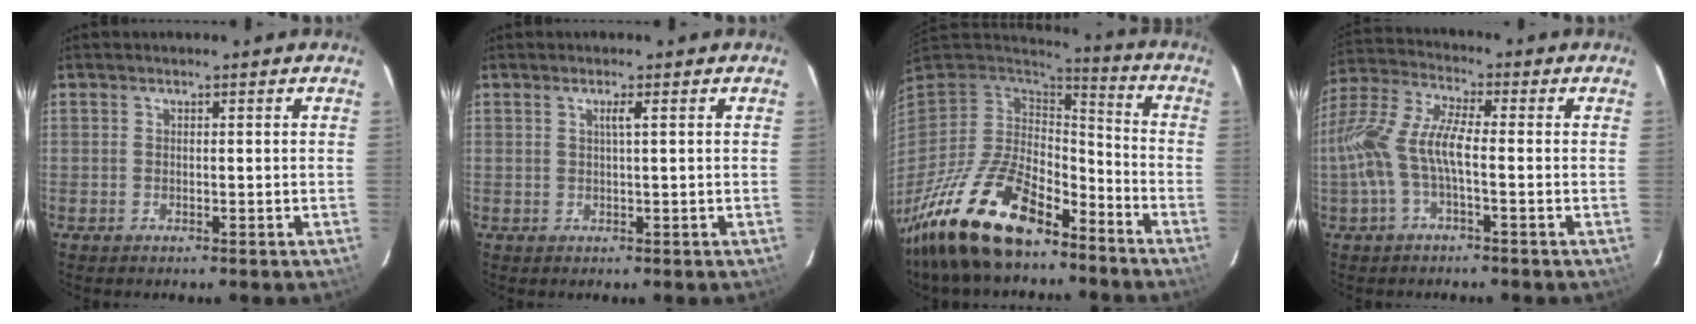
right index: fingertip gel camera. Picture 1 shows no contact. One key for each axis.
{"total": 1.3, "fx": 0.5, "fy": -0.4, "fz": 1.2, "tx": -0.022, "ty": -0.001, "tz": 0.007}
{"total": 21.4, "fx": -14.7, "fy": 8.7, "fz": 12.8, "tx": -0.260, "ty": -0.026, "tz": -0.258}
{"total": 12.1, "fx": -2.2, "fy": 3.7, "fz": 11.4, "tx": -0.241, "ty": 0.006, "tz": -0.046}